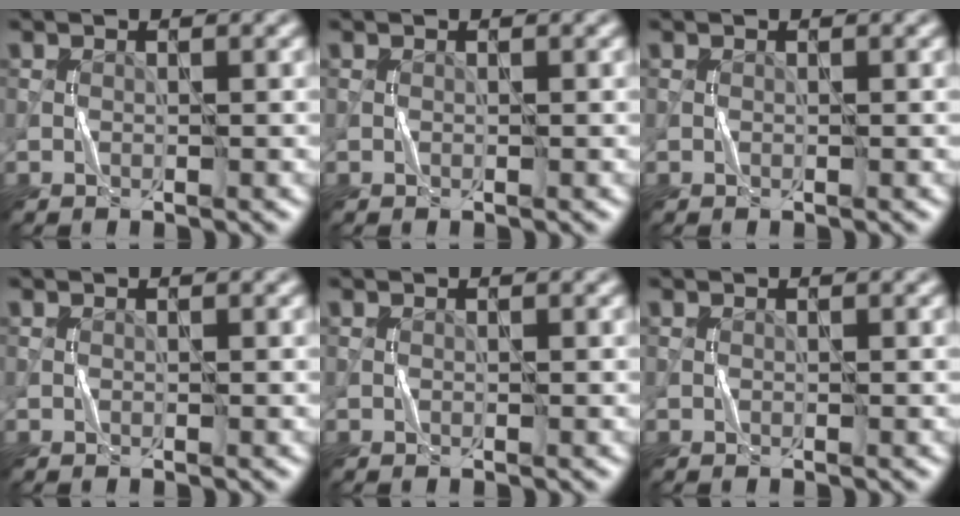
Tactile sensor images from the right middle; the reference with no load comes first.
{"total": 0.0}
{"total": 0.0}
{"total": 0.0}
{"total": 0.0}
{"total": 0.0}